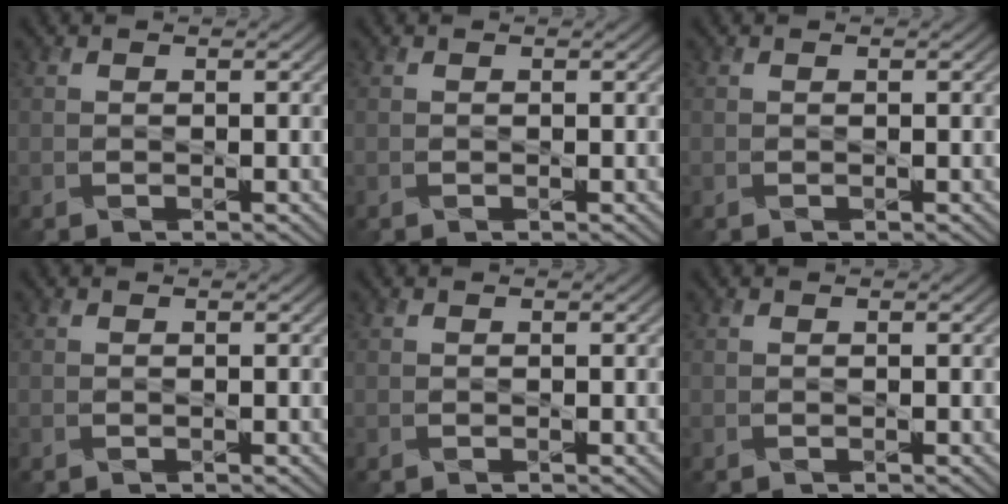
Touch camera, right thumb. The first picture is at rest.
{"total": 0.0}
{"total": 0.0}
{"total": 0.0}
{"total": 0.0}
{"total": 0.0}